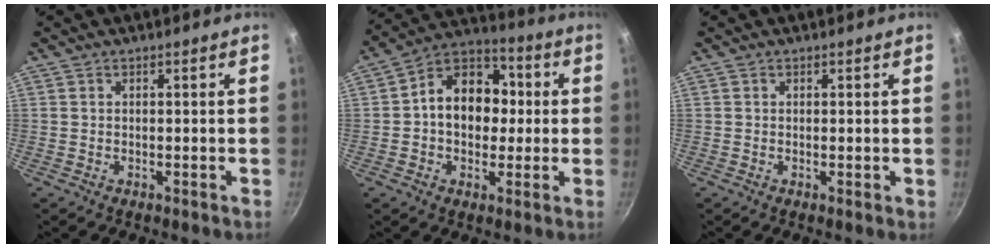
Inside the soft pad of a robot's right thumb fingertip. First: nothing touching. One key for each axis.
{"total": 13.9, "fx": 0.6, "fy": 10.8, "fz": 8.8, "tx": -0.087, "ty": 0.030, "tz": -0.010}
{"total": 0.6, "fx": 0.0, "fy": 0.1, "fz": 0.5, "tx": -0.009, "ty": -0.002, "tz": -0.001}